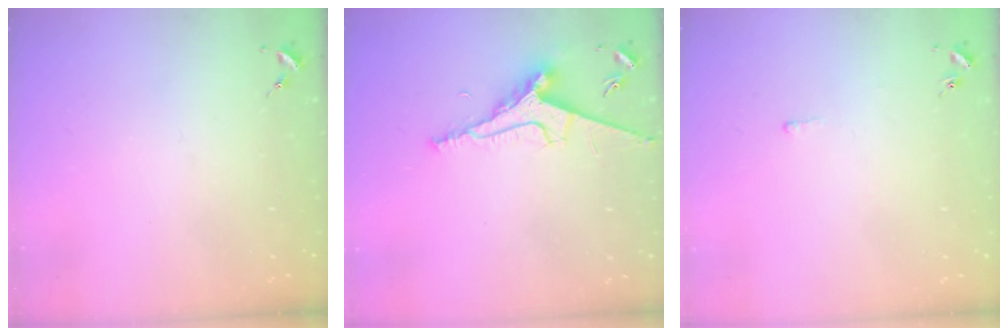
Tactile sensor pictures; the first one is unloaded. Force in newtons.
{"total": 9.3, "press": 9.2, "slide": 1.2}
{"total": 2.6, "press": 2.6, "slide": 0.4}